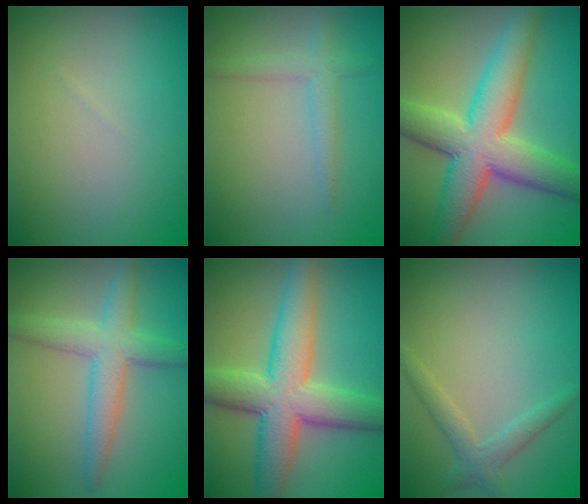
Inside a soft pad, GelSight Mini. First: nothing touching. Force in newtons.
{"total": 2.1, "press": 2.1, "slide": 0.0}
{"total": 9.5, "press": 9.5, "slide": 0.2}
{"total": 4.5, "press": 4.5, "slide": 0.1}
{"total": 8.5, "press": 8.5, "slide": 0.2}
{"total": 2.0, "press": 2.0, "slide": 0.1}